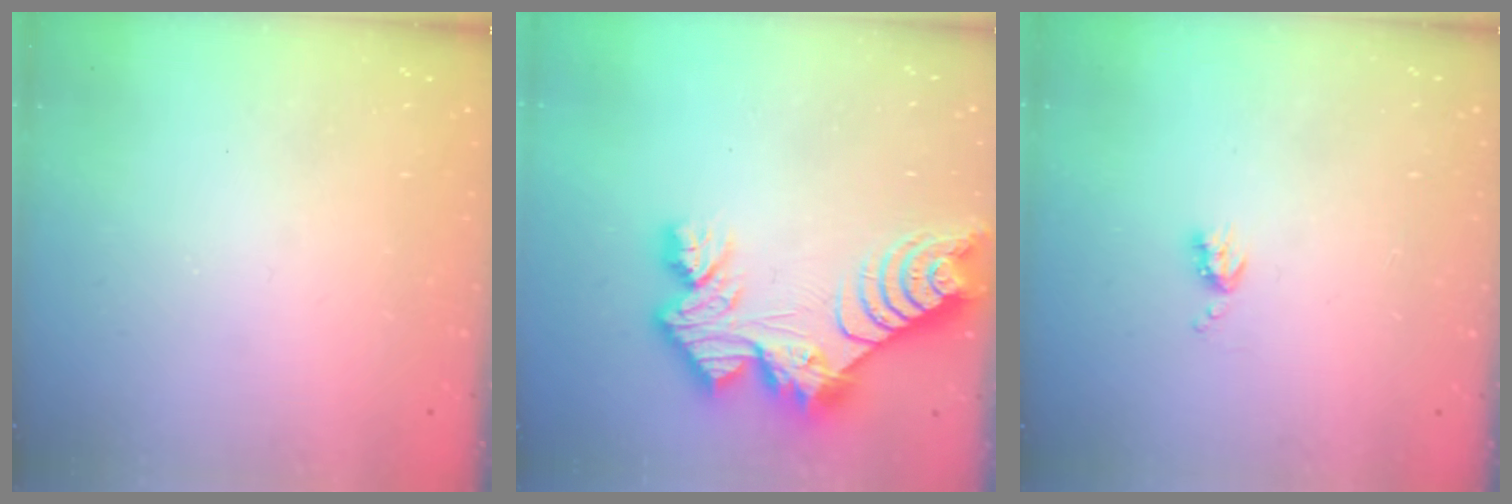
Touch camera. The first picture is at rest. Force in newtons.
{"total": 14.5, "press": 14.4, "slide": 1.2}
{"total": 5.8, "press": 5.7, "slide": 0.8}